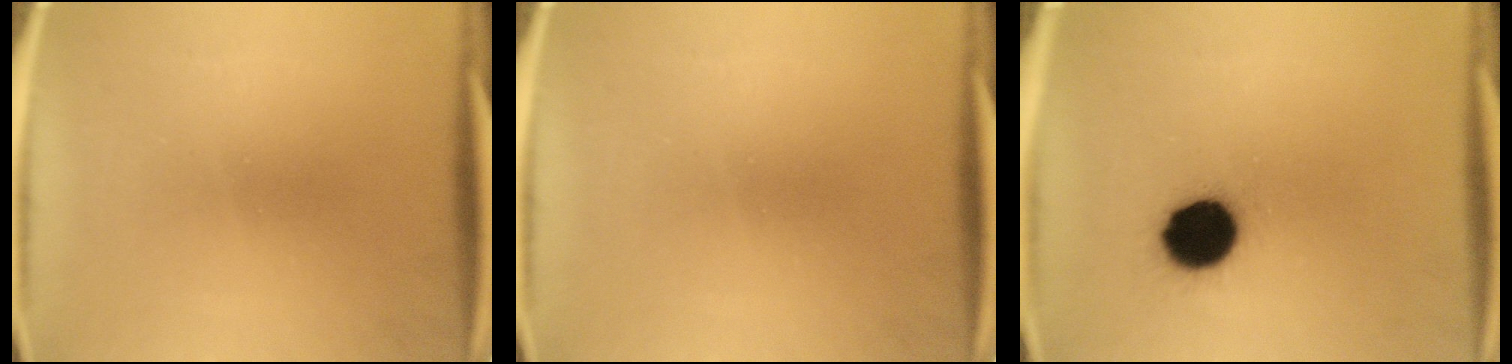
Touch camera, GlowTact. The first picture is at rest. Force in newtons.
{"total": 0.0}
{"total": 12.3}